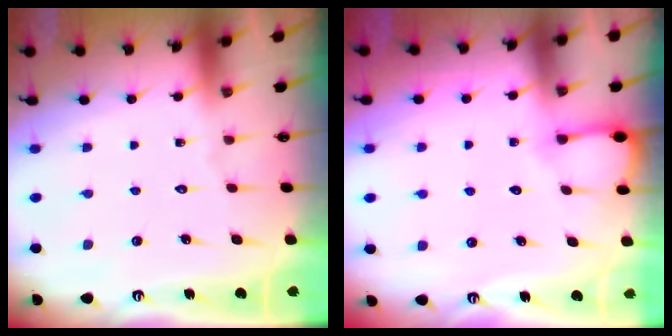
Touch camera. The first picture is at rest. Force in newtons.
{"total": 4.2, "press": 4.2, "slide": 0.3}